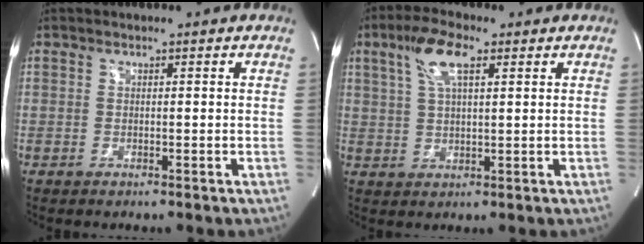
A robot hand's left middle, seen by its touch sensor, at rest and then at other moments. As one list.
[{"total": 7.0, "force": [3.3, 1.8, 5.9], "torque": [-0.122, 0.016, 0.063]}]